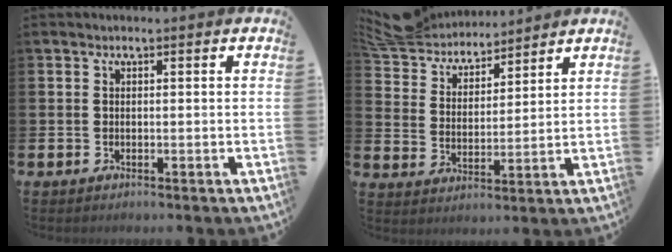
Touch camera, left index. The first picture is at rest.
{"total": 7.2, "force": [7.0, 1.8, 0.9], "torque": [-0.055, -0.040, 0.126]}